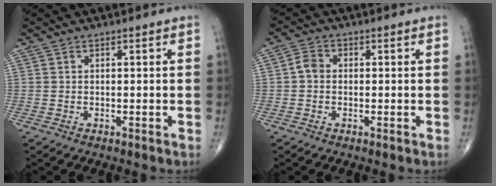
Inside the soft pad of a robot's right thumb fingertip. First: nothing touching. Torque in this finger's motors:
{"motor_torque": [-0.01, 0.01, 0.08, 0.00, 0.03]}